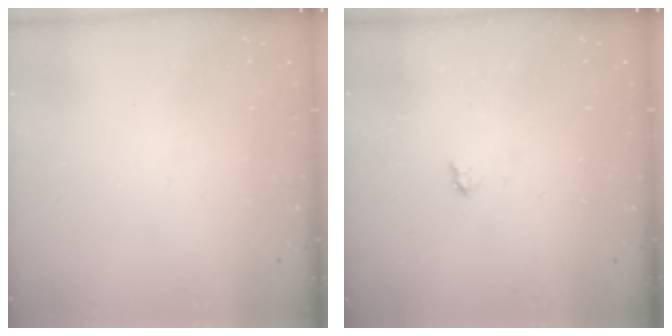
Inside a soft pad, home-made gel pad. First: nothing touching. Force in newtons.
{"total": 1.9, "press": 1.9, "slide": 0.3}